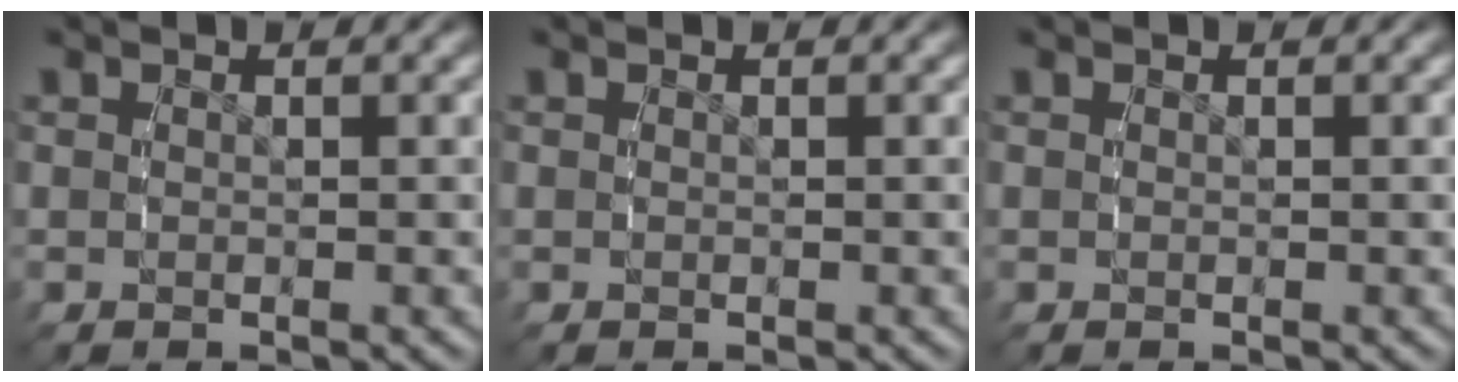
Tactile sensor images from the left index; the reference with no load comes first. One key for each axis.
{"total": 0.0}
{"total": 0.0}